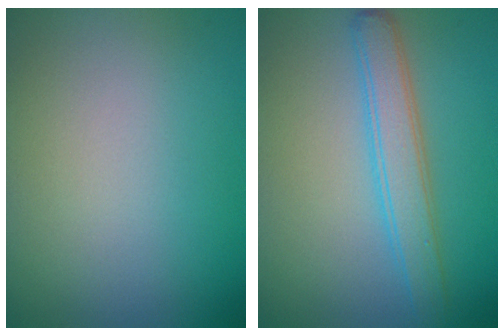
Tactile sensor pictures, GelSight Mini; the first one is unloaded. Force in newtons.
{"total": 3.5, "press": 3.5, "slide": 0.0}